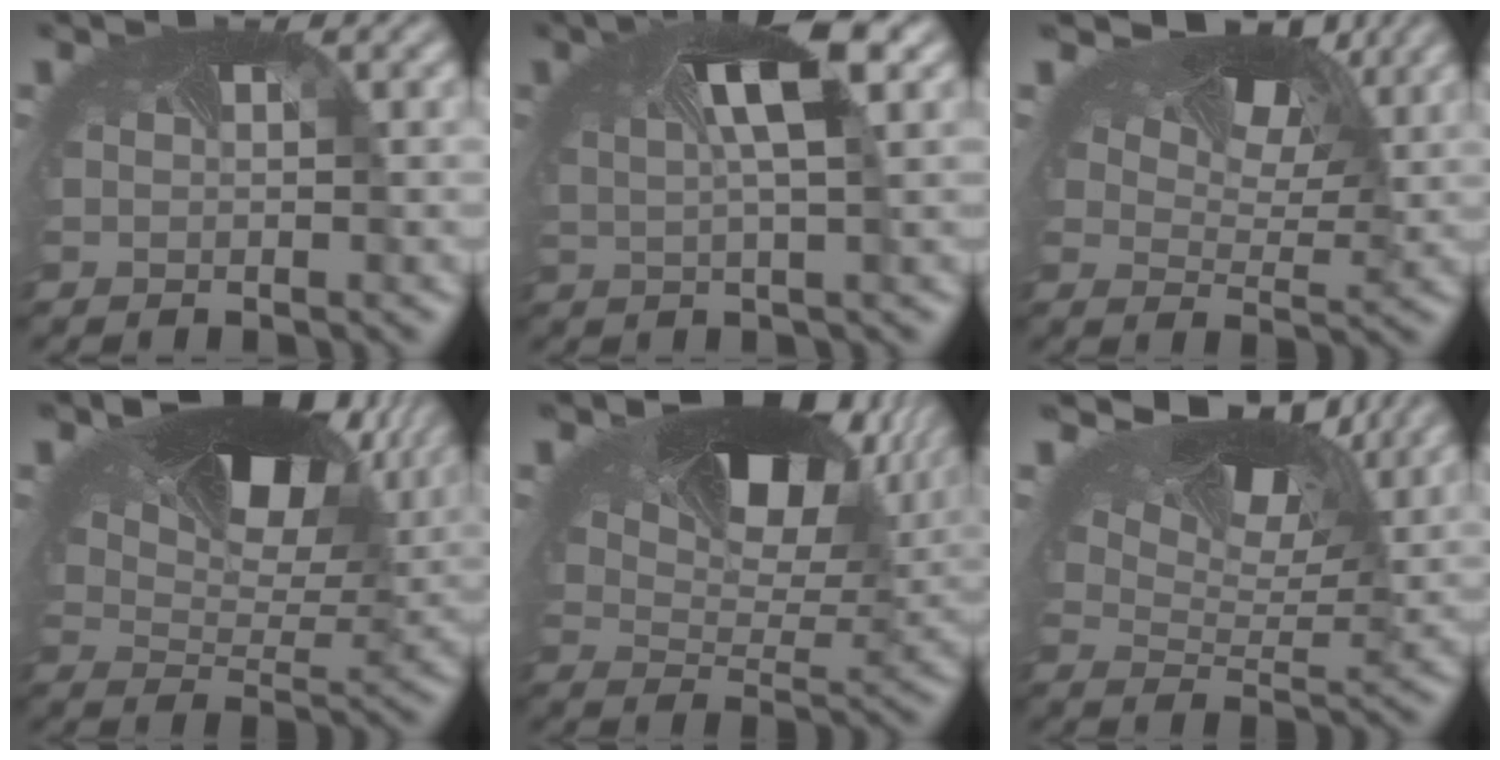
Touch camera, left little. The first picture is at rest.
{"total": 5.5, "force": [1.8, 1.3, 5.0], "torque": [-0.092, 0.001, 0.030]}
{"total": 6.2, "force": [4.6, 2.8, 3.1], "torque": [-0.062, -0.005, 0.074]}
{"total": 10.2, "force": [6.0, 5.1, 6.5], "torque": [-0.123, 0.003, 0.101]}
{"total": 11.2, "force": [6.5, 5.7, 7.2], "torque": [-0.129, 0.003, 0.109]}
{"total": 7.8, "force": [6.2, 2.8, 3.8], "torque": [-0.081, -0.002, 0.107]}